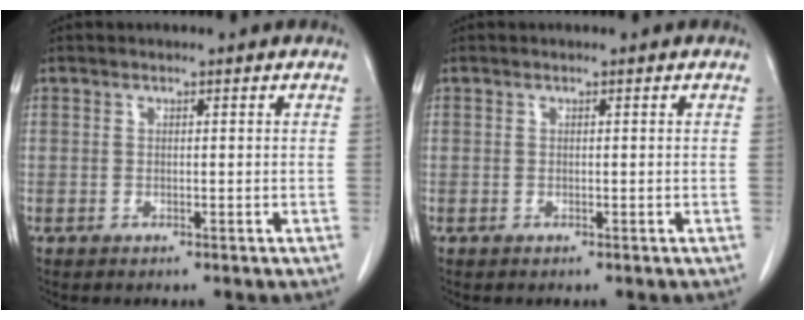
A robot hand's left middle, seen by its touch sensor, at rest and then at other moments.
{"total": 0.0}